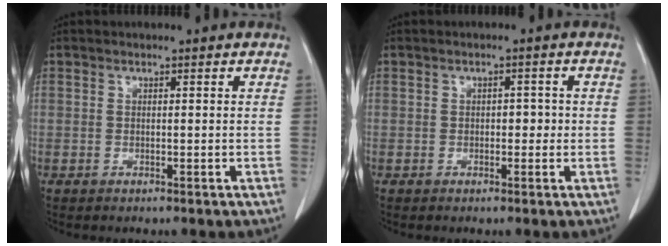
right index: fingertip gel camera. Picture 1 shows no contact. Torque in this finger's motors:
{"motor_torque": [0.18, -0.13, 0.11, 0.01]}